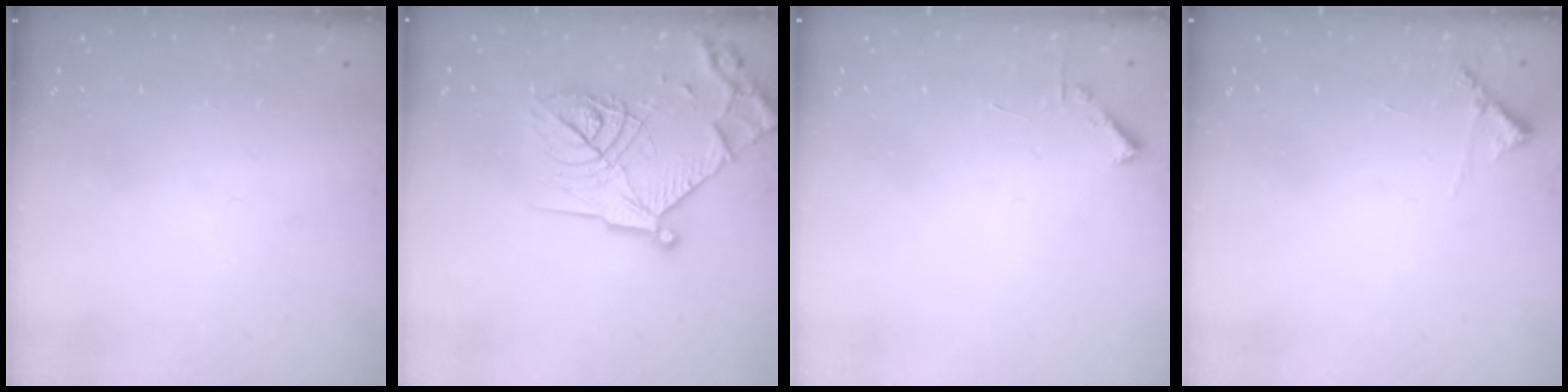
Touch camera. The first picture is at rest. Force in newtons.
{"total": 20.3, "press": 20.2, "slide": 1.9}
{"total": 1.7, "press": 1.7, "slide": 0.2}
{"total": 5.7, "press": 5.7, "slide": 0.3}